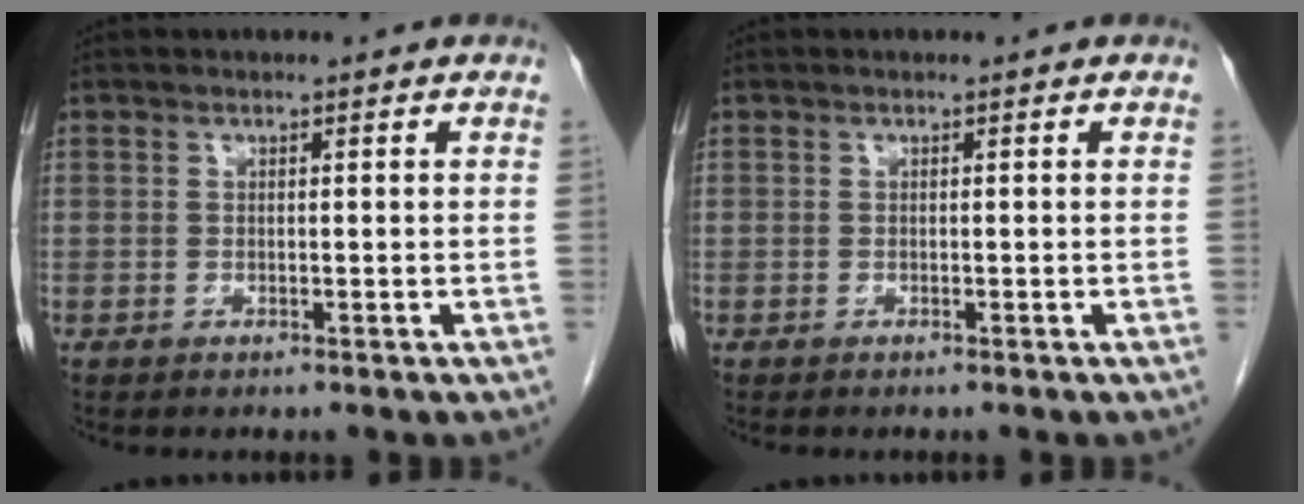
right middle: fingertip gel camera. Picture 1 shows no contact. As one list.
[{"total": 0.0}]